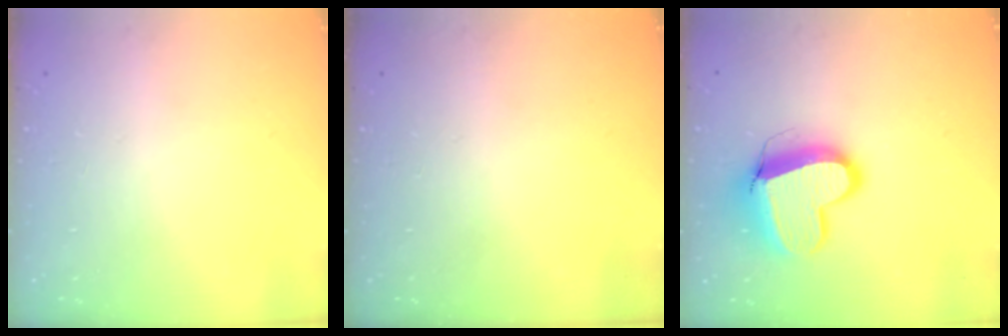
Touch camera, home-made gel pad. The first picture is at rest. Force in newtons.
{"total": 0.0}
{"total": 13.1, "press": 13.0, "slide": 1.3}